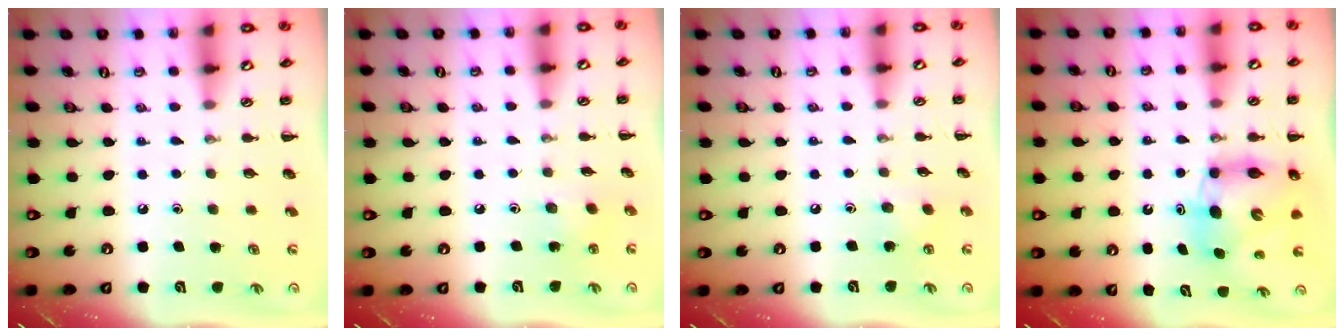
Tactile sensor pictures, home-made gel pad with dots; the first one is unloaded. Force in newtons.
{"total": 3.3, "press": 3.2, "slide": 1.1}
{"total": 4.3, "press": 4.2, "slide": 1.2}
{"total": 8.3, "press": 8.0, "slide": 2.3}